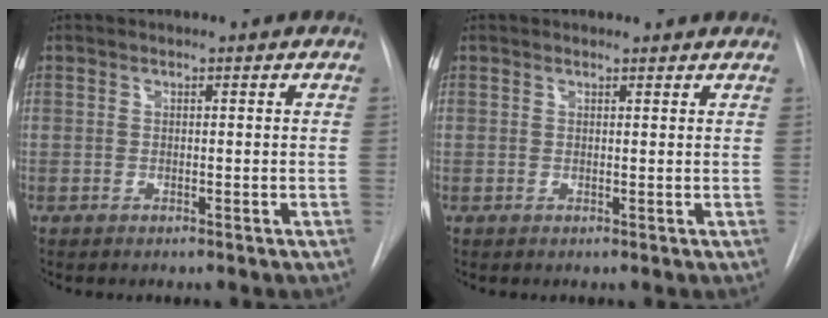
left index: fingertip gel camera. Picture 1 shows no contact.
{"total": 1.9, "force": [1.8, 0.5, 0.2], "torque": [-0.010, 0.006, 0.014]}